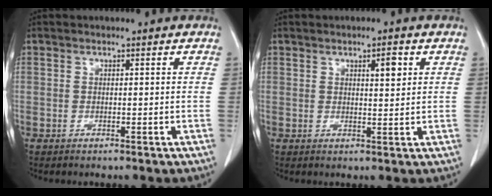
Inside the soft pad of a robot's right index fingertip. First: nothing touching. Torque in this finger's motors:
{"motor_torque": [0.08, 0.02, 0.04, 0.01]}